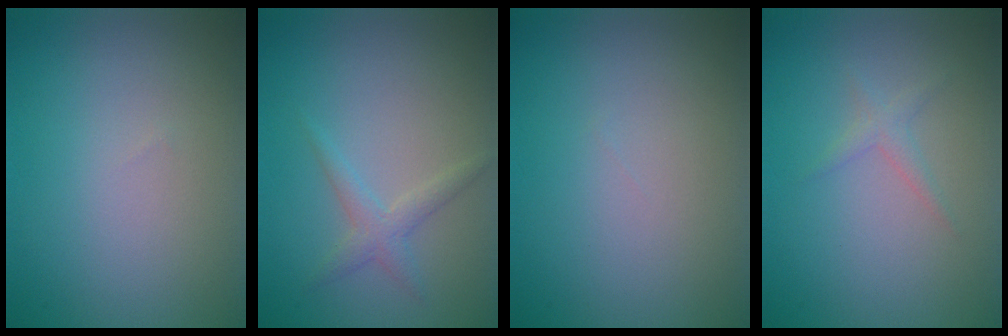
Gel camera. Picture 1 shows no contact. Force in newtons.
{"total": 1.8, "press": 1.8, "slide": 0.1}
{"total": 0.0}
{"total": 1.1, "press": 1.1, "slide": 0.0}